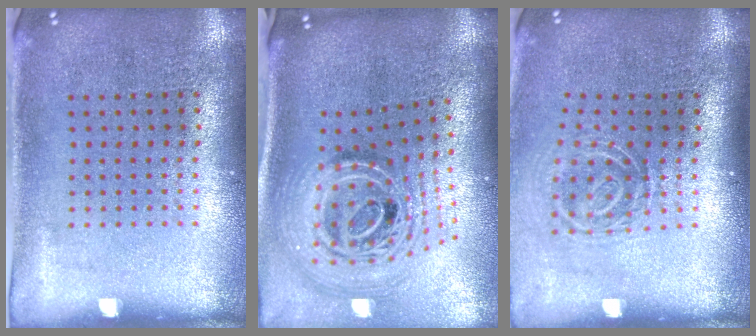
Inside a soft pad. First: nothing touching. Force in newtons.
{"total": 3.0, "press": 2.0, "slide": 2.2}
{"total": 1.8, "press": 1.2, "slide": 1.4}